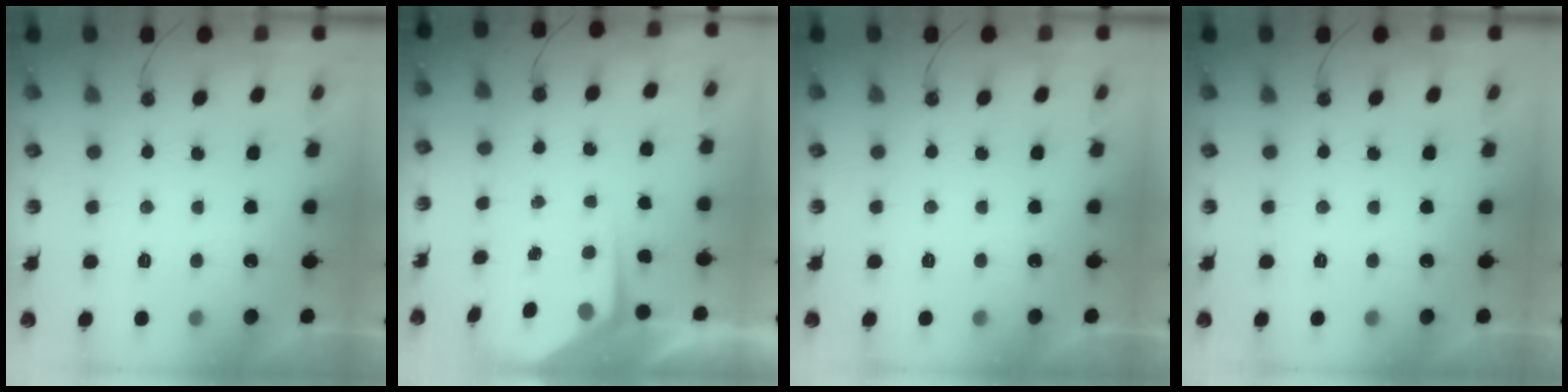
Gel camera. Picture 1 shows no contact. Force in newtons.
{"total": 5.1, "press": 5.1, "slide": 0.1}
{"total": 0.0}
{"total": 0.0}